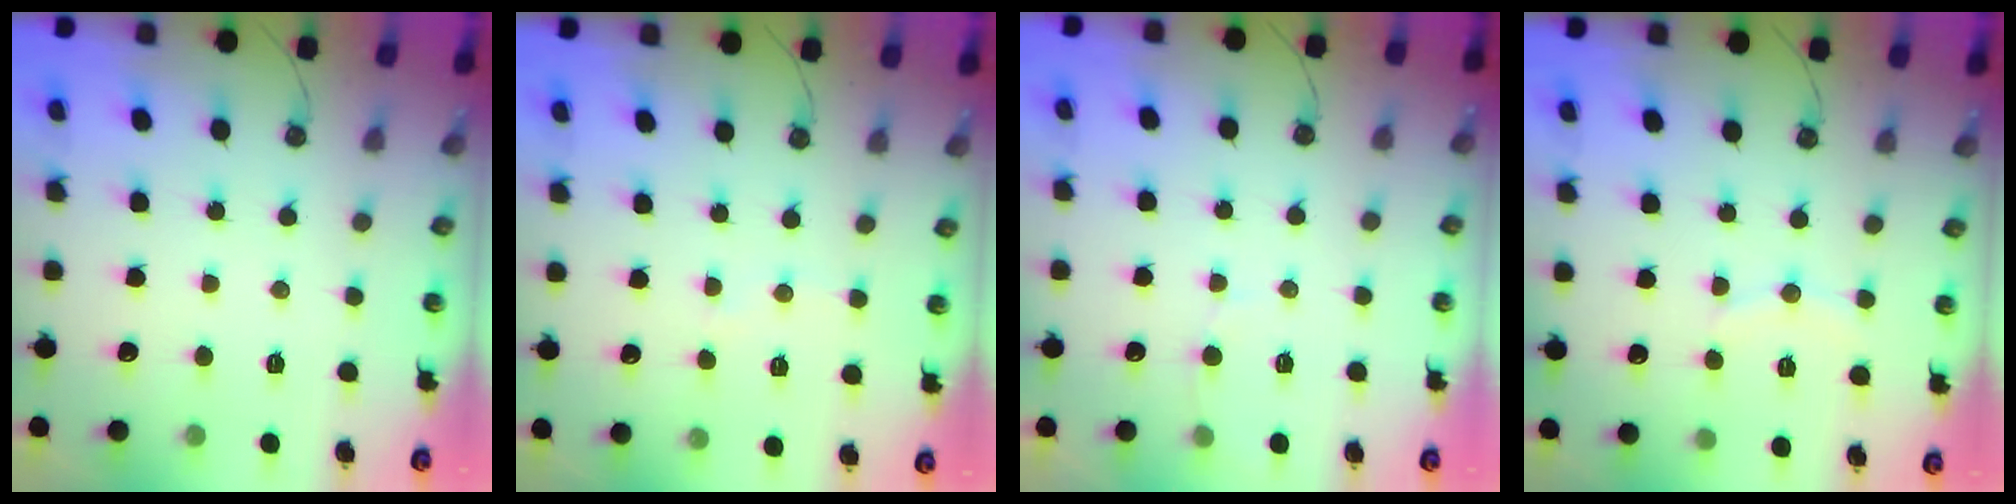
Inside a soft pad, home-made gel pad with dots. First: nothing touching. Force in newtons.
{"total": 4.6, "press": 4.6, "slide": 0.4}
{"total": 3.9, "press": 3.8, "slide": 0.4}
{"total": 7.0, "press": 7.0, "slide": 0.4}